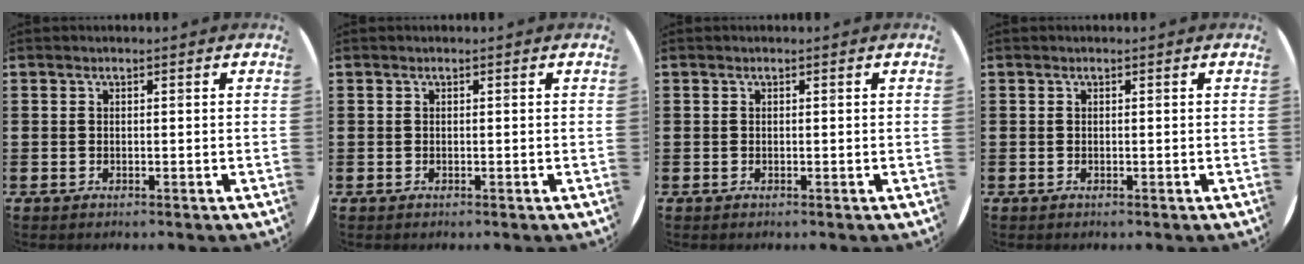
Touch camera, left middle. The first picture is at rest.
{"total": 0.0}
{"total": 0.0}
{"total": 0.0}